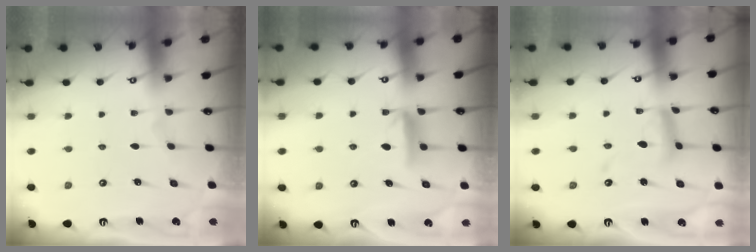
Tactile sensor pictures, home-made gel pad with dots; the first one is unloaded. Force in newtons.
{"total": 6.4, "press": 6.4, "slide": 0.8}
{"total": 12.2, "press": 12.1, "slide": 1.1}